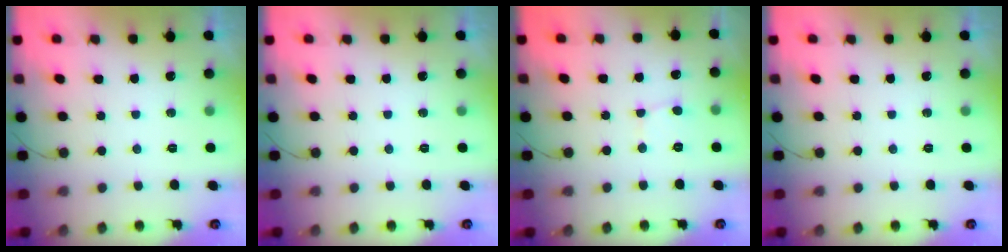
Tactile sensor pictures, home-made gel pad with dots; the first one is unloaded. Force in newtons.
{"total": 0.0}
{"total": 2.8, "press": 2.8, "slide": 0.3}
{"total": 0.0}